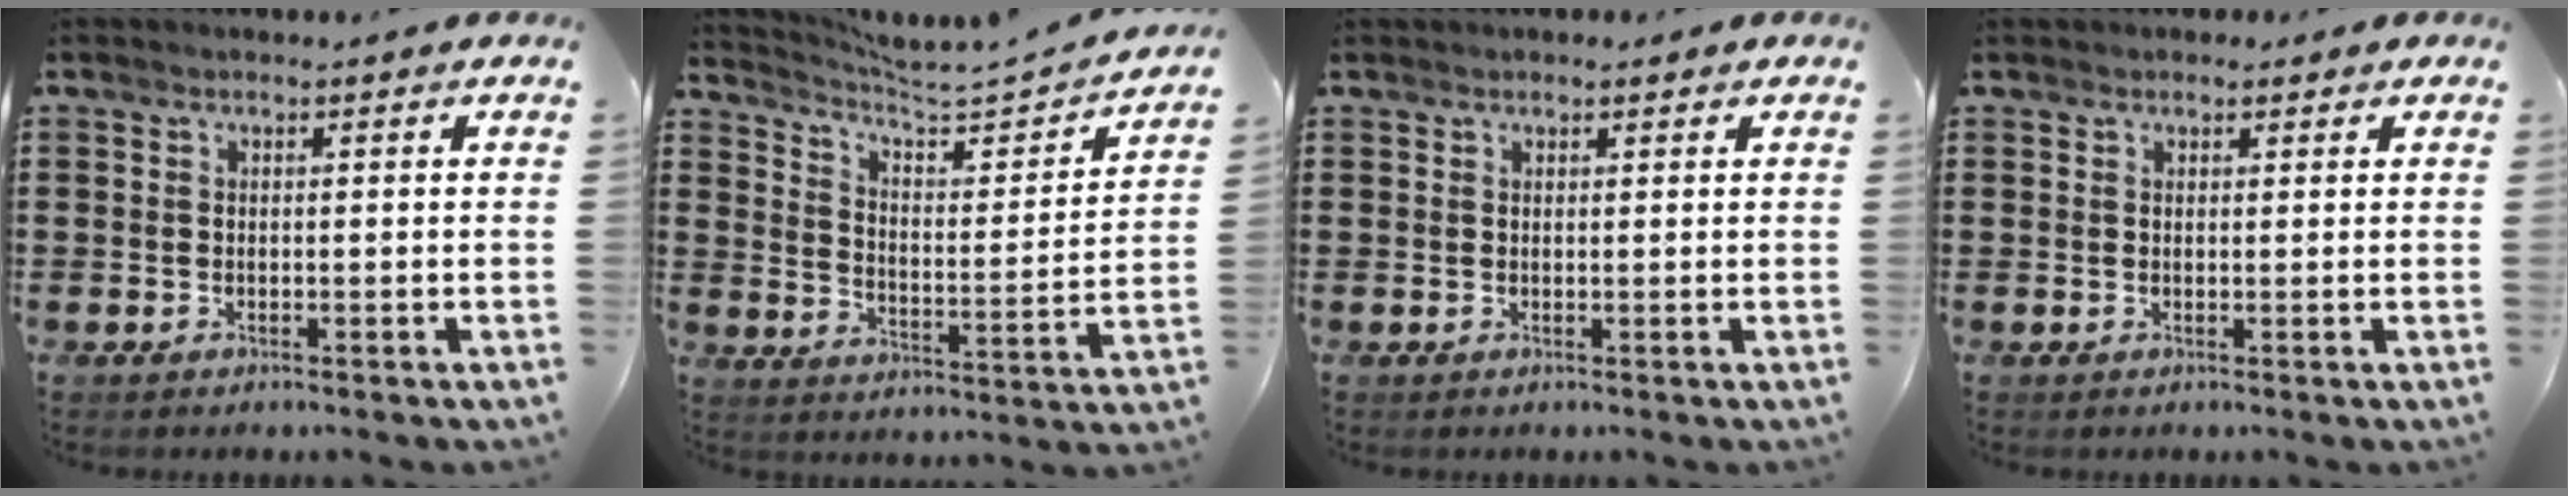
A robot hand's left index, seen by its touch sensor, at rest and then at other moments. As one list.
[{"total": 3.5, "force": [3.3, 0.2, 1.1], "torque": [-0.045, -0.035, 0.044]}, {"total": 0.8, "force": [0.7, 0.3, 0.2], "torque": [-0.006, 0.002, 0.013]}, {"total": 1.0, "force": [0.8, 0.6, 0.2], "torque": [-0.006, 0.005, 0.015]}]